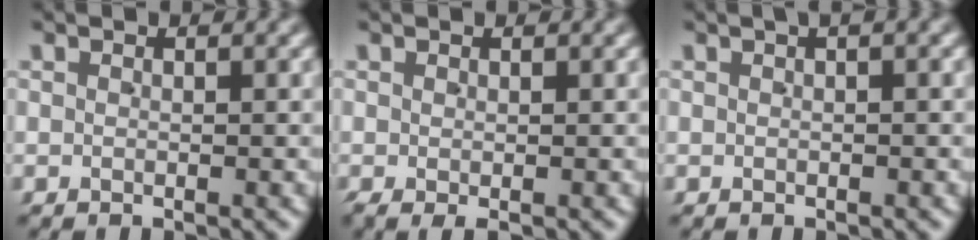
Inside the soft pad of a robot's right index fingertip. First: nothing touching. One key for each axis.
{"total": 1.2, "fx": -0.7, "fy": 0.2, "fz": 0.9, "tx": -0.015, "ty": -0.008, "tz": -0.005}
{"total": 1.0, "fx": 0.3, "fy": 0.3, "fz": 0.8, "tx": -0.009, "ty": 0.012, "tz": 0.001}